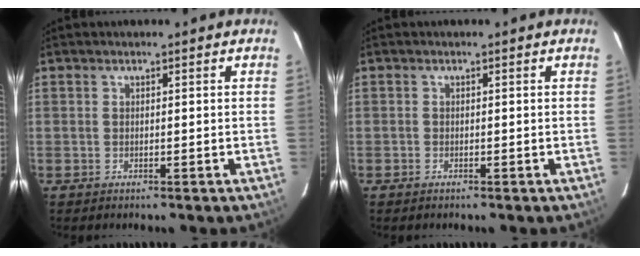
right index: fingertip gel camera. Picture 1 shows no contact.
{"total": 0.6, "force": [-0.6, 0.3, -0.1], "torque": [-0.001, -0.001, -0.012]}